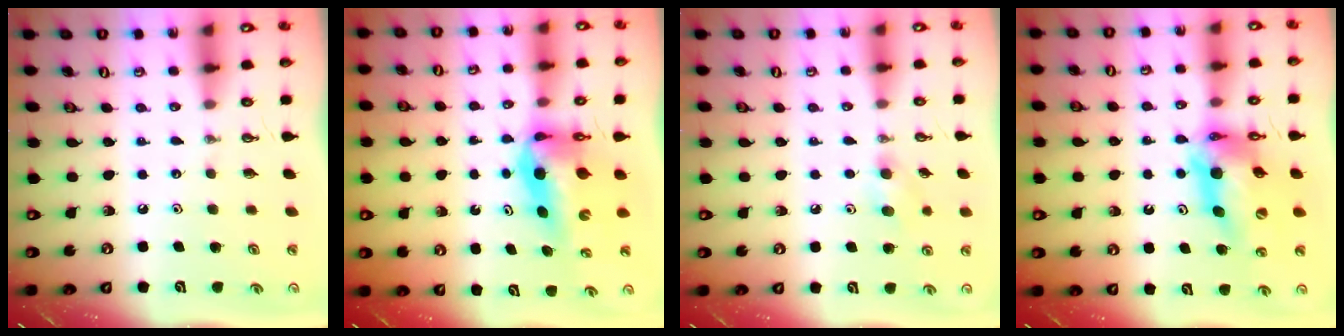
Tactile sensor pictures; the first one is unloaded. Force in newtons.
{"total": 9.0, "press": 8.6, "slide": 2.5}
{"total": 6.7, "press": 6.5, "slide": 1.3}
{"total": 15.7, "press": 15.6, "slide": 1.4}